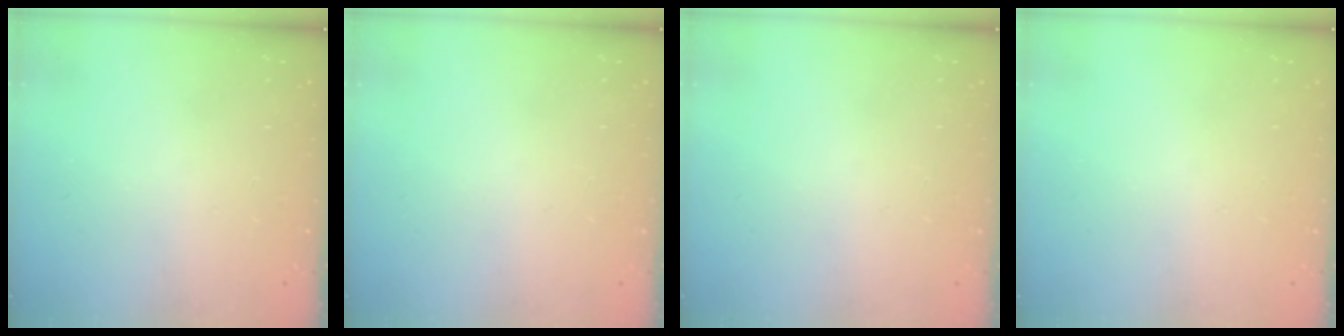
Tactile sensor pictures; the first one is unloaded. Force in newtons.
{"total": 0.0}
{"total": 0.0}
{"total": 0.0}